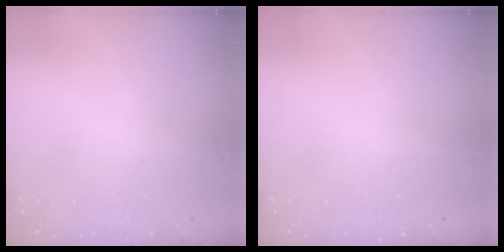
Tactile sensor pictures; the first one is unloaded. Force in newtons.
{"total": 0.0}